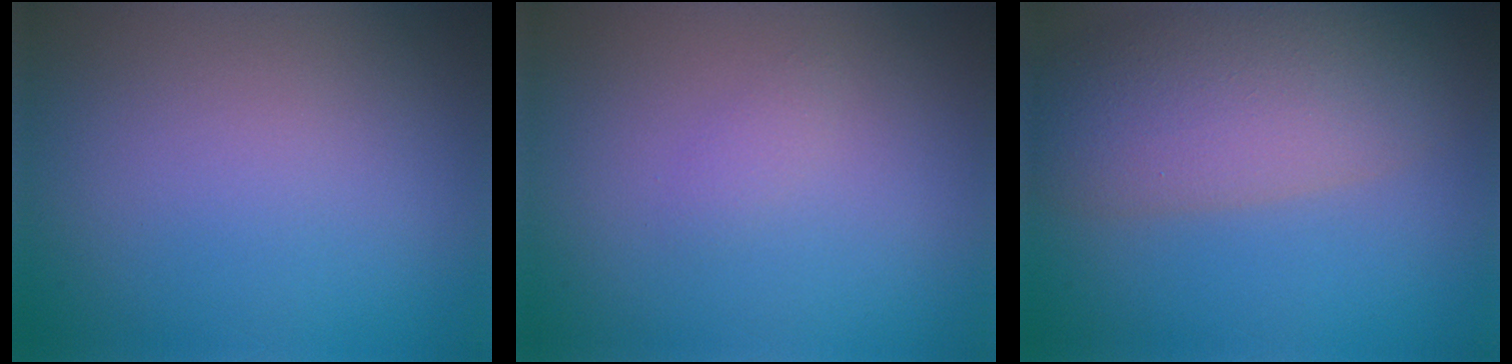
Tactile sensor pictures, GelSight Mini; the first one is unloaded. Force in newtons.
{"total": 0.6, "press": 0.6, "slide": 0.1}
{"total": 7.6, "press": 7.6, "slide": 0.4}